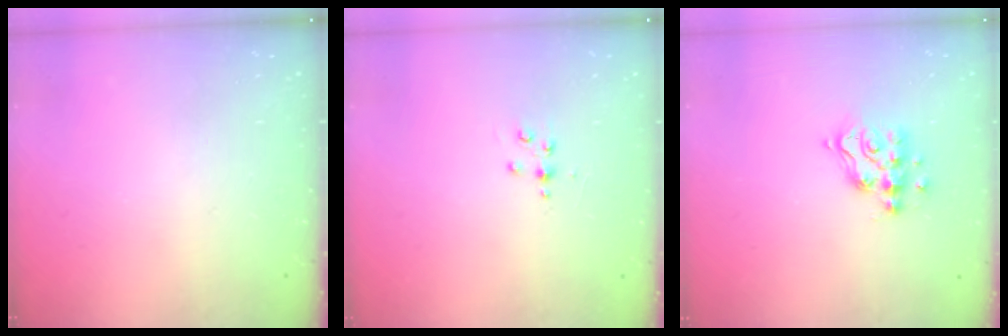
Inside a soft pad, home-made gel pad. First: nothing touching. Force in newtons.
{"total": 4.1, "press": 4.0, "slide": 0.5}
{"total": 9.2, "press": 9.2, "slide": 1.1}